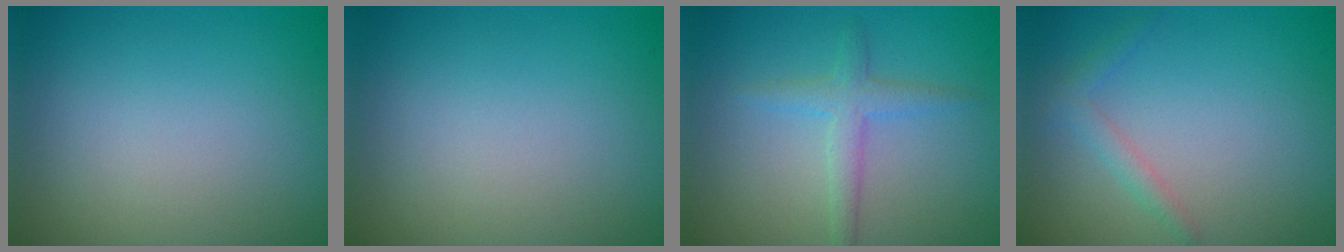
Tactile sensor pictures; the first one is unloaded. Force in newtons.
{"total": 0.0}
{"total": 2.3, "press": 2.3, "slide": 0.2}
{"total": 1.5, "press": 1.5, "slide": 0.1}